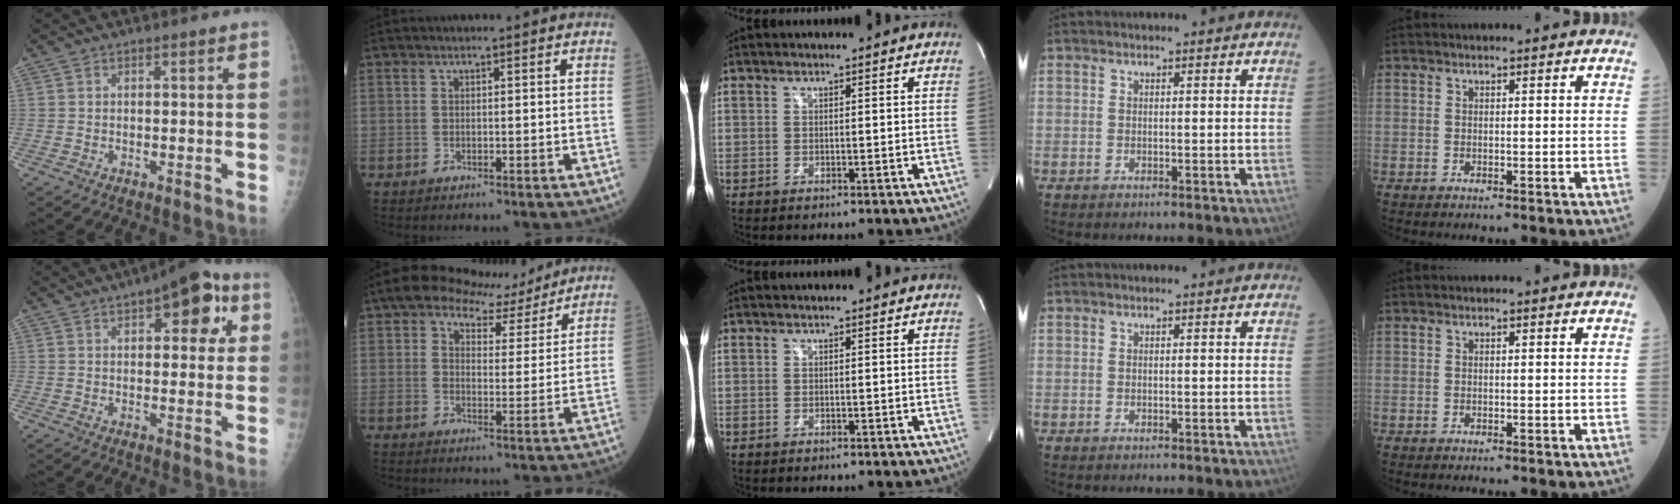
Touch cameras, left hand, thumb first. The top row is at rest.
{"thumb": {"total": 10.9, "force": [4.5, 5.0, 8.5], "torque": [-0.067, -0.001, 0.049]}, "index": {"total": 8.7, "force": [7.3, 3.5, 3.1], "torque": [-0.049, 0.015, 0.101]}}